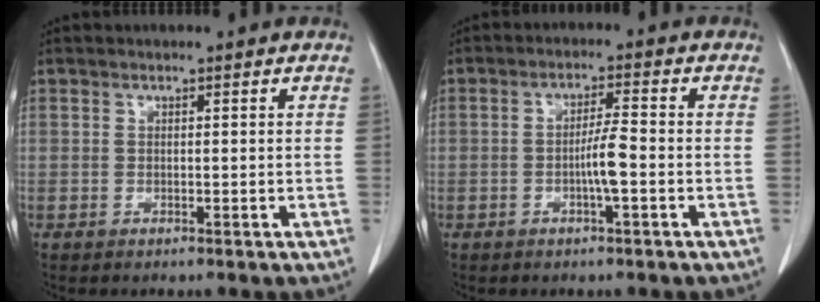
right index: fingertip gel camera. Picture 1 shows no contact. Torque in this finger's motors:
{"motor_torque": [1.12, 0.10, 0.52, 0.10]}